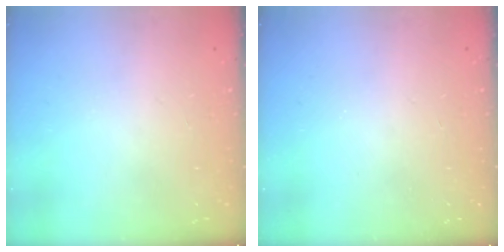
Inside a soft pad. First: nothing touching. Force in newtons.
{"total": 0.0}